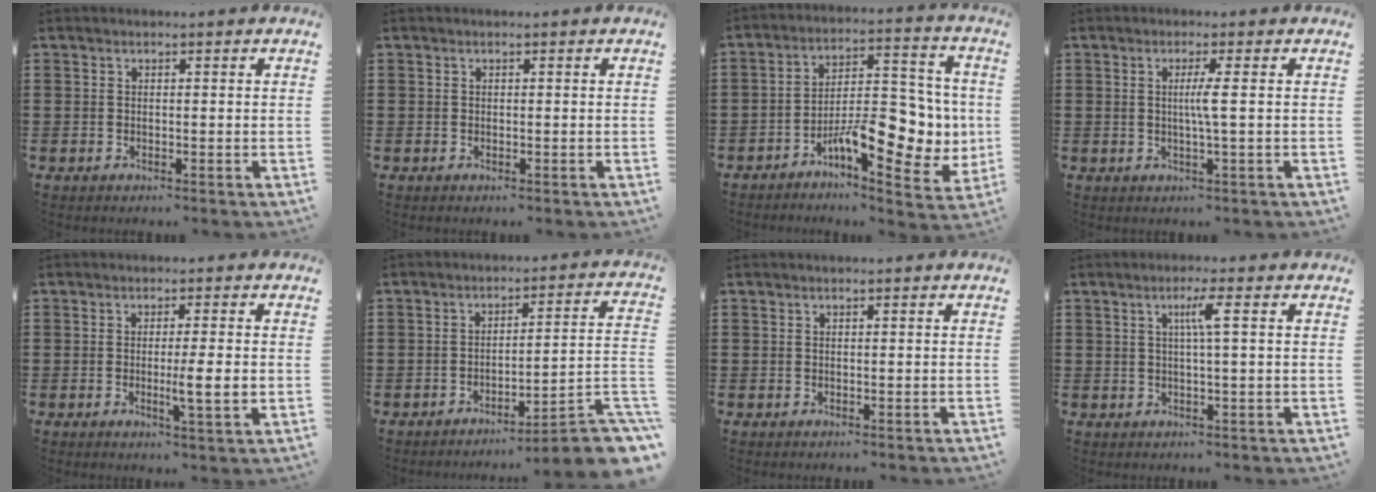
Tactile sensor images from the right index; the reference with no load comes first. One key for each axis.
{"total": 0.0}
{"total": 11.2, "fx": -3.4, "fy": 5.0, "fz": 9.4, "tx": -0.128, "ty": 0.002, "tz": -0.058}
{"total": 2.9, "fx": 0.2, "fy": -0.5, "fz": 2.8, "tx": -0.054, "ty": -0.007, "tz": -0.001}
{"total": 4.7, "fx": -0.7, "fy": 0.1, "fz": 4.6, "tx": -0.079, "ty": -0.009, "tz": -0.012}
{"total": 5.7, "fx": -4.1, "fy": 0.0, "fz": 3.9, "tx": -0.063, "ty": -0.020, "tz": -0.083}
{"total": 0.0}
{"total": 3.4, "fx": 0.7, "fy": -0.2, "fz": 3.3, "tx": -0.063, "ty": 0.000, "tz": 0.007}